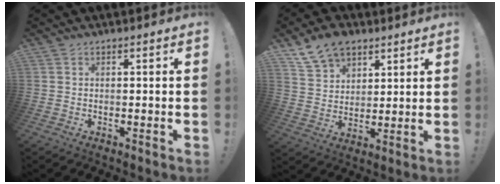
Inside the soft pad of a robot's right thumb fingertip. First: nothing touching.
{"total": 10.9, "force": [7.8, 6.8, 3.5], "torque": [-0.061, -0.045, 0.153]}